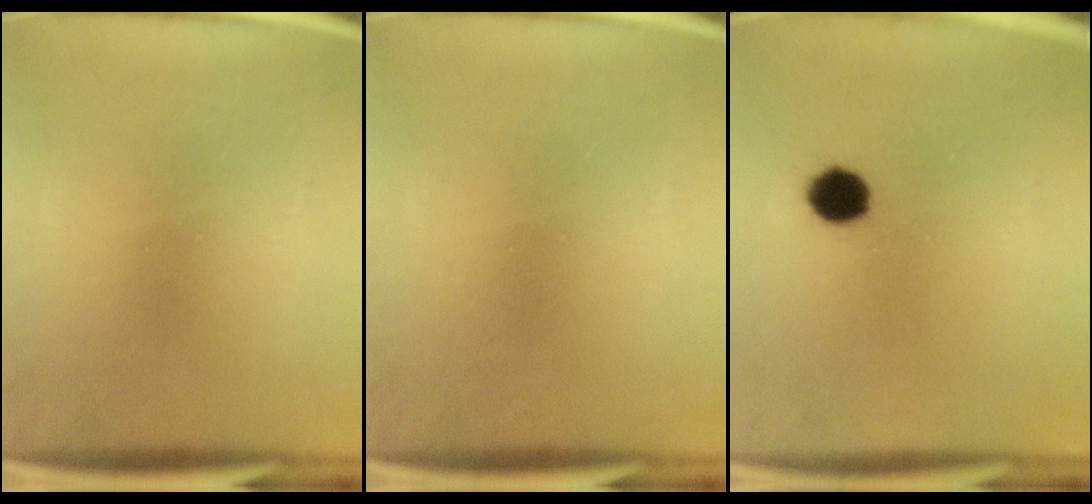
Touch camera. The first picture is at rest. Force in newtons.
{"total": 0.0}
{"total": 5.3}